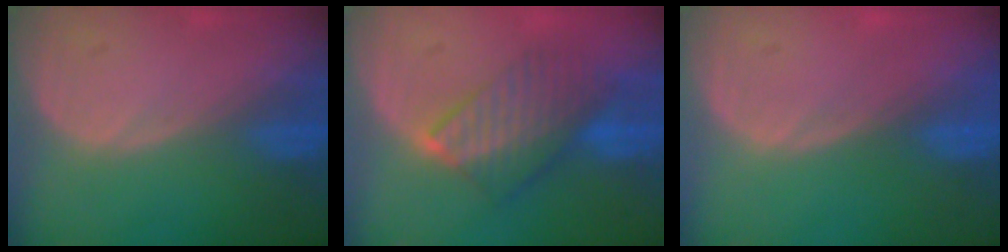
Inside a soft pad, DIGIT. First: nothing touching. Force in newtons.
{"total": 7.3, "press": 7.1, "slide": 1.8}
{"total": 0.0}